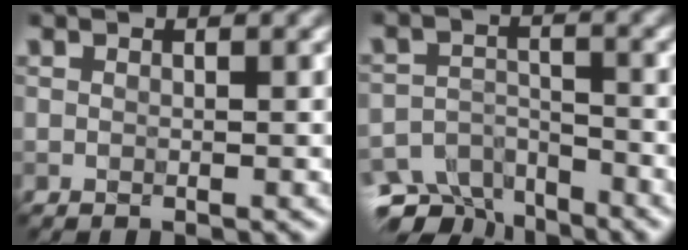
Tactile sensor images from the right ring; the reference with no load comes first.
{"total": 6.0, "force": [-5.5, 2.2, 0.4], "torque": [-0.001, -0.011, -0.085]}